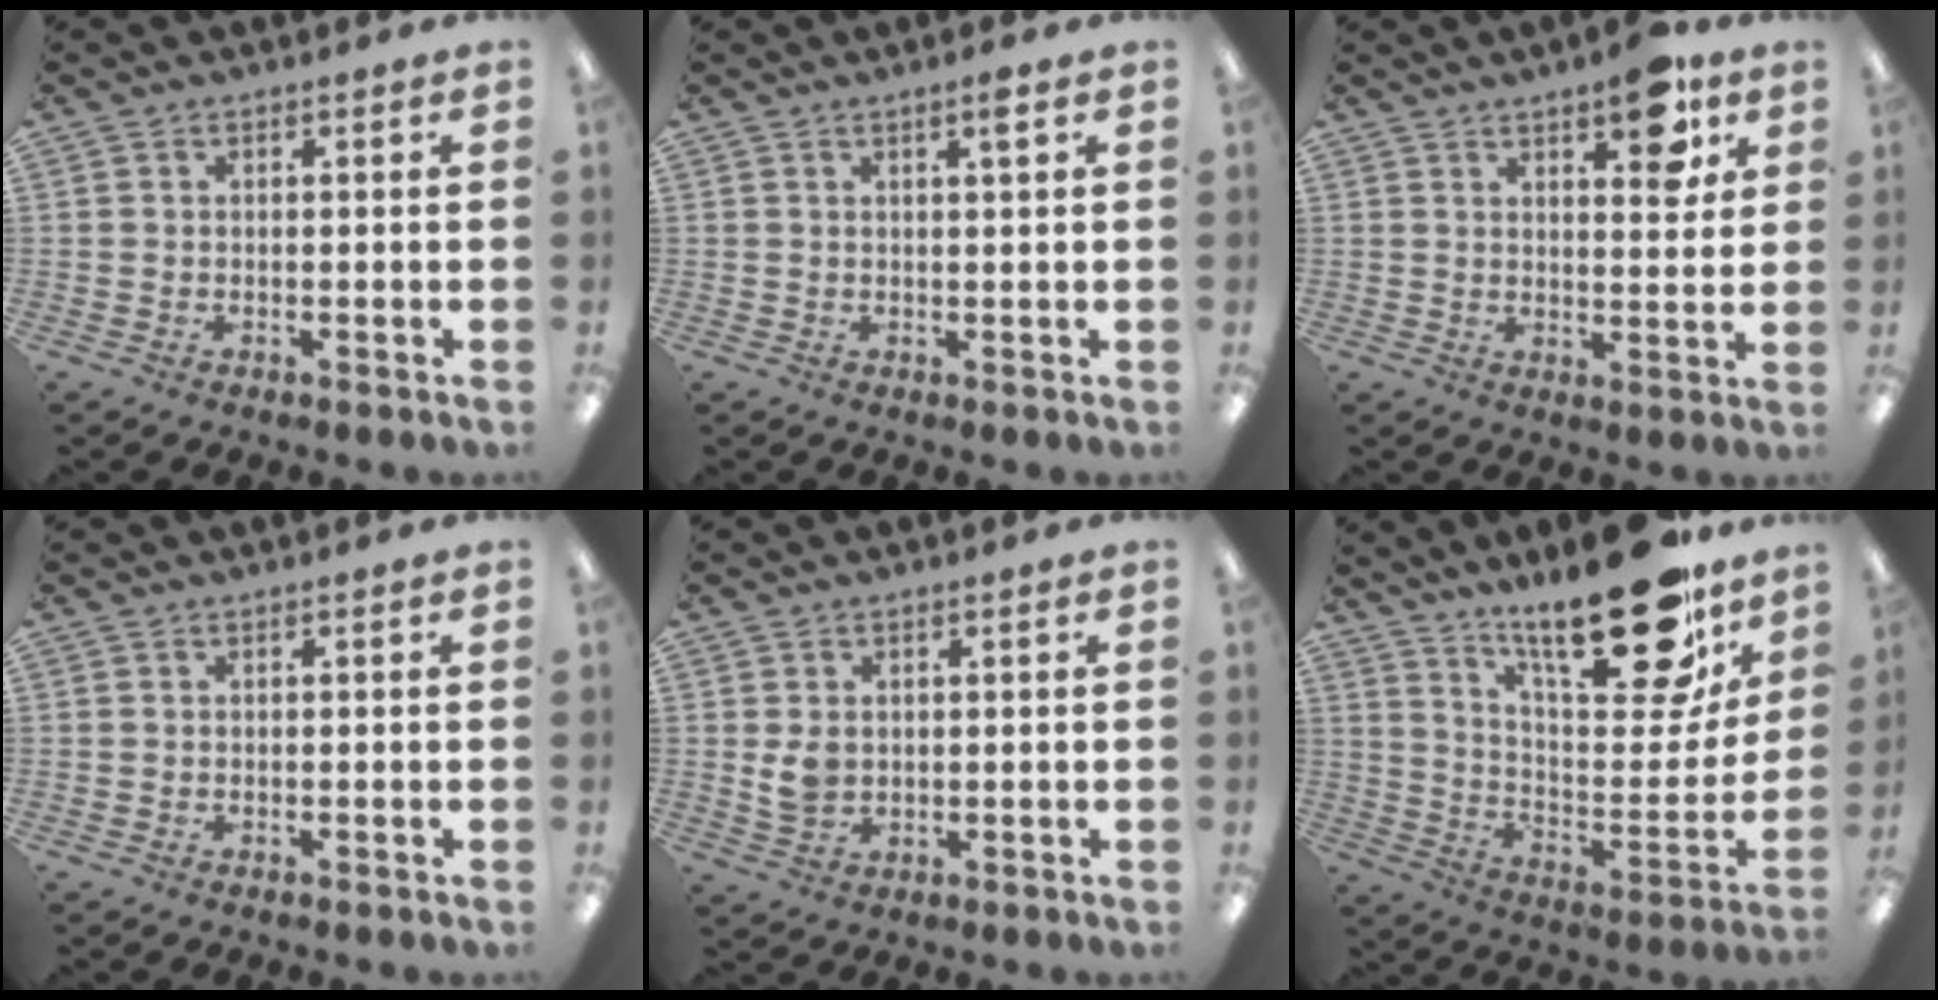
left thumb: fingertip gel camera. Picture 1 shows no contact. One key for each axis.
{"total": 2.2, "fx": 1.3, "fy": 0.1, "fz": 1.7, "tx": -0.031, "ty": -0.002, "tz": 0.020}
{"total": 9.3, "fx": 5.9, "fy": 3.6, "fz": 6.2, "tx": -0.070, "ty": -0.031, "tz": 0.095}
{"total": 0.0}
{"total": 4.0, "fx": 0.8, "fy": 3.1, "fz": 2.4, "tx": -0.039, "ty": -0.004, "tz": 0.012}
{"total": 26.1, "fx": 19.0, "fy": 8.3, "fz": 15.9, "tx": -0.215, "ty": -0.131, "tz": 0.309}